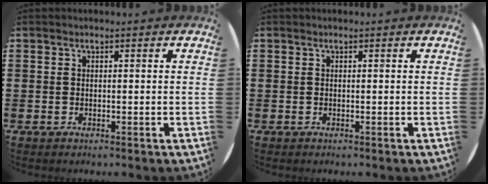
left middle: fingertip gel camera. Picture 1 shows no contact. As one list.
[{"total": 0.0}]